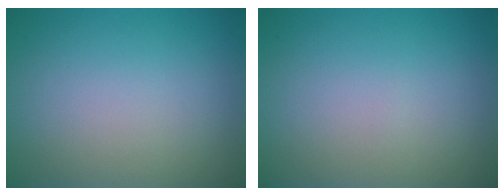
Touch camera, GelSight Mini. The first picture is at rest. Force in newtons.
{"total": 0.0}